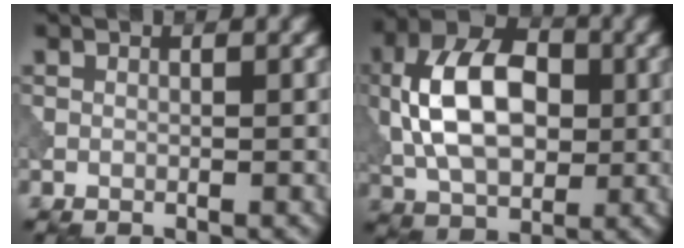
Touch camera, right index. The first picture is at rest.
{"total": 9.9, "force": [0.3, 6.2, 7.7], "torque": [-0.154, 0.013, -0.005]}